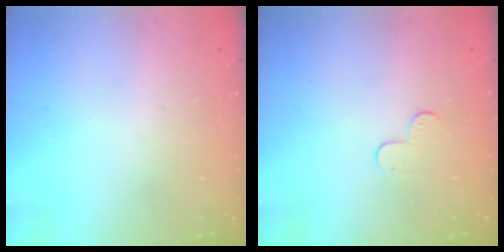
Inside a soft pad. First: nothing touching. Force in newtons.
{"total": 3.9, "press": 3.9, "slide": 0.4}